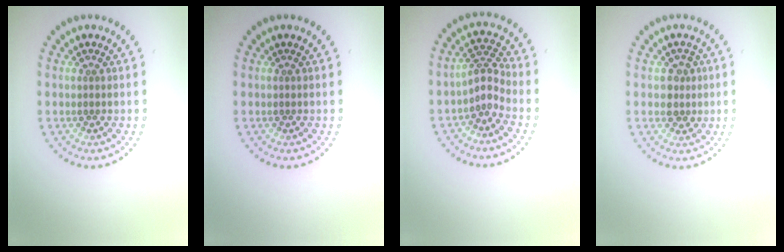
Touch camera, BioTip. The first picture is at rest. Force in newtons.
{"total": 0.0}
{"total": 2.3, "press": 1.6, "slide": 1.7}
{"total": 1.9, "press": 1.8, "slide": 0.6}